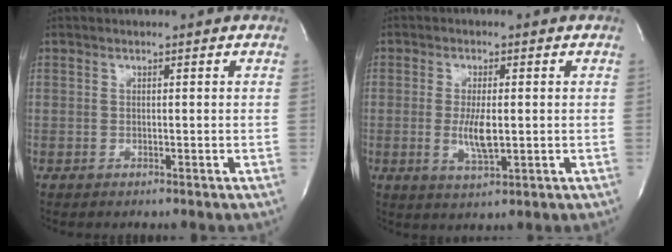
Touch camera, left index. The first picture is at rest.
{"total": 5.0, "force": [-0.5, 1.2, 4.8], "torque": [-0.098, -0.012, -0.006]}